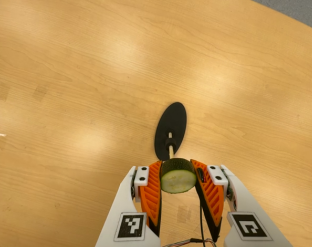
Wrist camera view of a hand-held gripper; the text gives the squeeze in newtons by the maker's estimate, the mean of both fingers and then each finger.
{"total": 11.4, "left": 11.4, "right": 11.5}